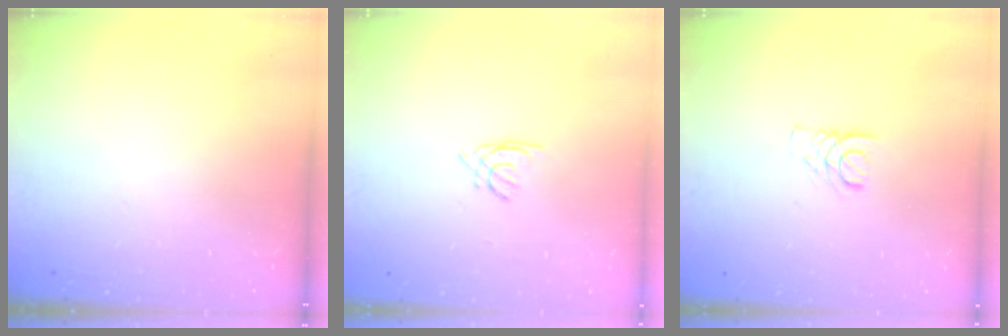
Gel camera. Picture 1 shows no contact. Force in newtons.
{"total": 1.4, "press": 1.3, "slide": 0.3}
{"total": 1.9, "press": 1.9, "slide": 0.2}